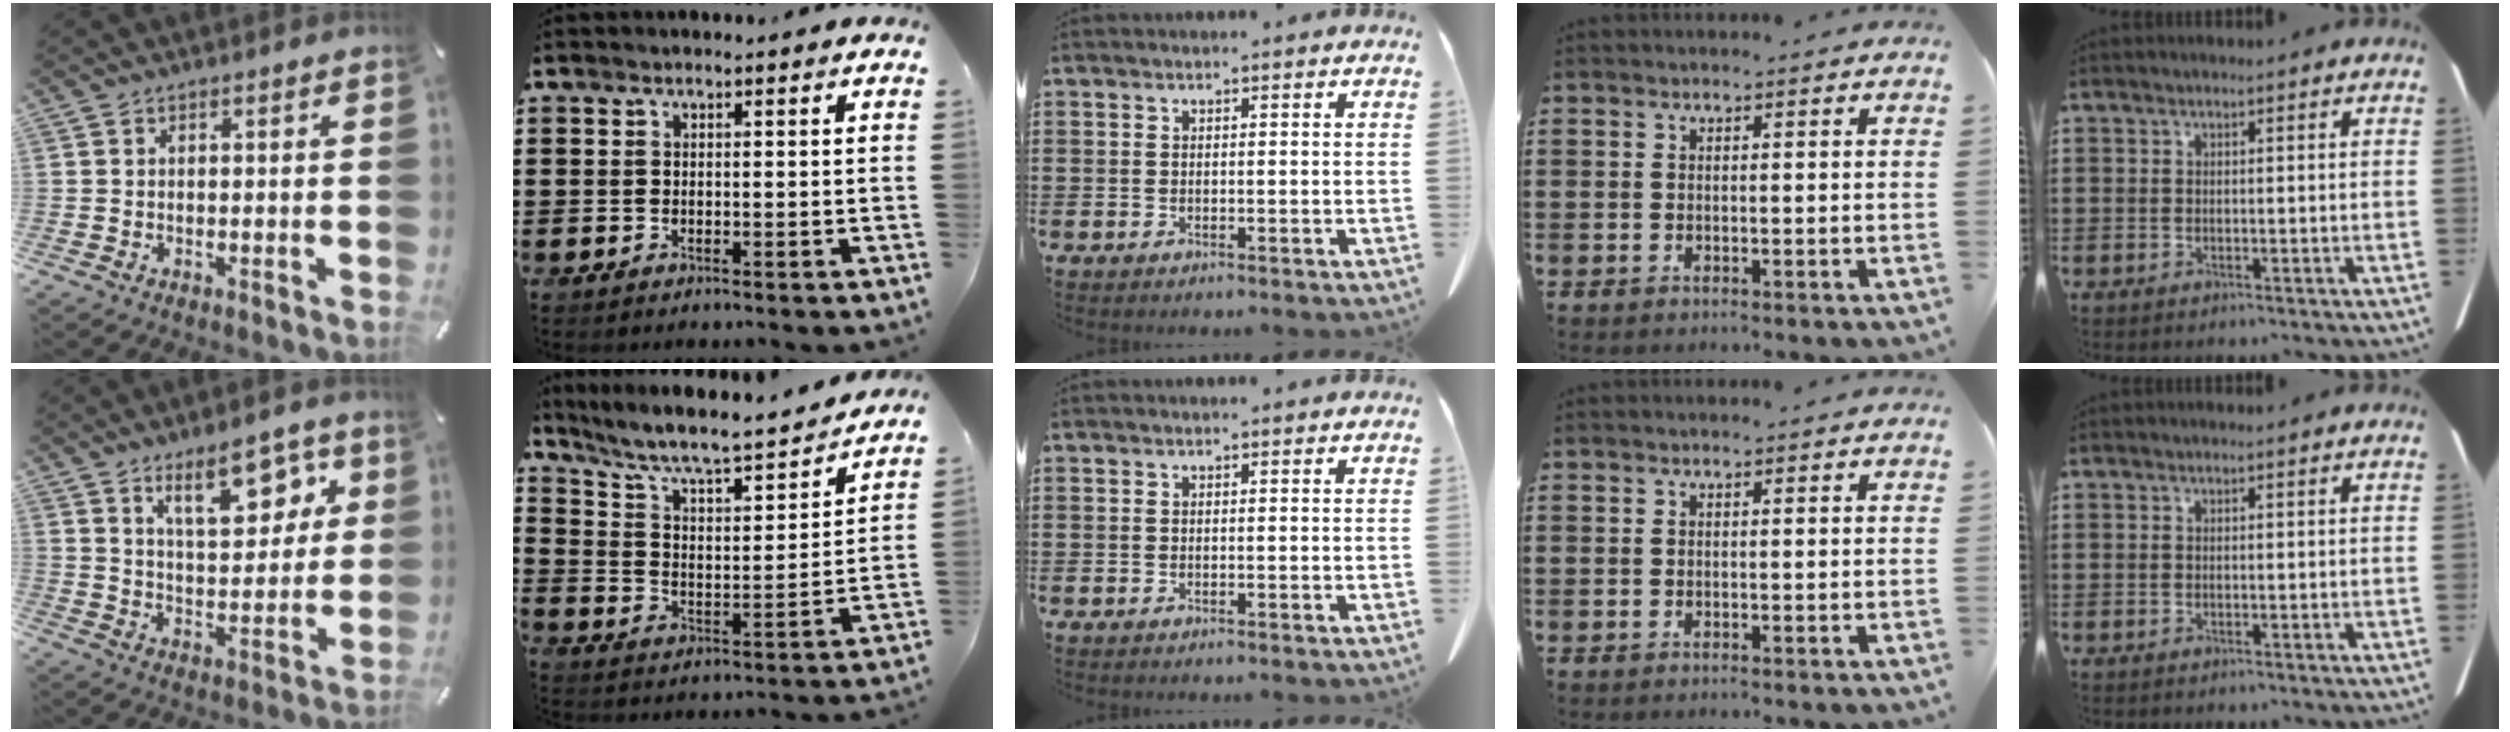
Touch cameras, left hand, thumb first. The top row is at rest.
{"thumb": {"total": 13.5, "force": [7.7, 6.4, 9.0], "torque": [-0.114, -0.034, 0.128]}, "index": {"total": 6.7, "force": [5.9, 0.7, 3.1], "torque": [-0.087, -0.045, 0.093]}}